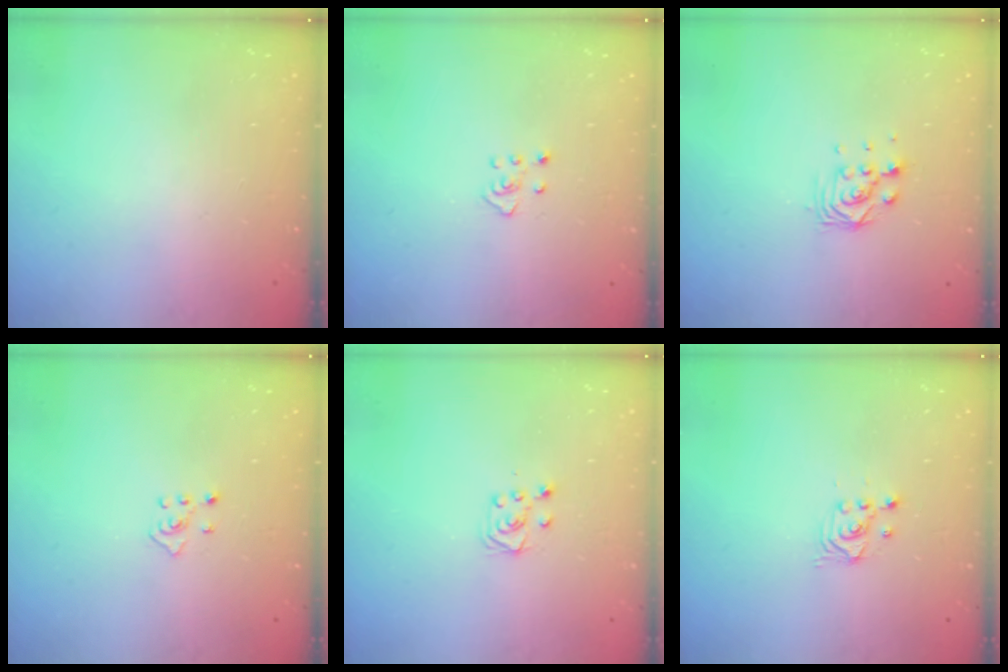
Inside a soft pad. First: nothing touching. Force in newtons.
{"total": 3.5, "press": 3.4, "slide": 0.6}
{"total": 5.1, "press": 5.0, "slide": 0.4}
{"total": 4.2, "press": 4.1, "slide": 0.7}
{"total": 5.1, "press": 5.1, "slide": 0.4}
{"total": 2.4, "press": 2.3, "slide": 0.2}